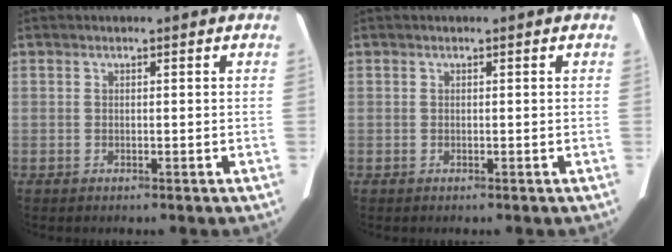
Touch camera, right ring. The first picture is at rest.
{"total": 0.0}